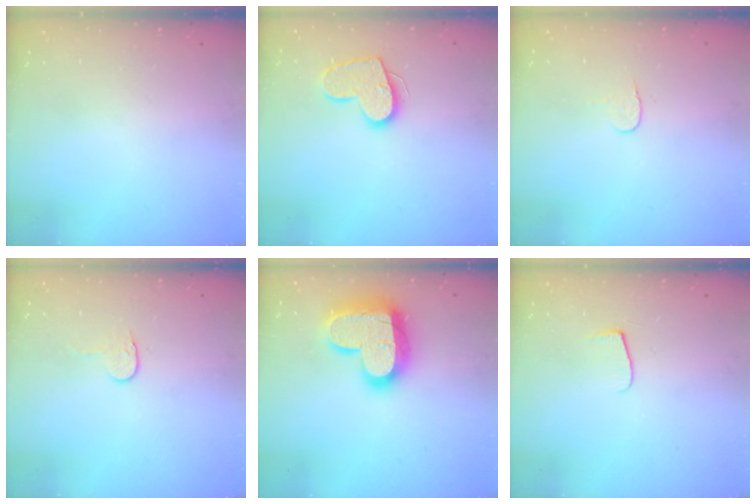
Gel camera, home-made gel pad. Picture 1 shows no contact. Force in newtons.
{"total": 12.4, "press": 12.4, "slide": 0.7}
{"total": 3.9, "press": 3.9, "slide": 0.2}
{"total": 4.1, "press": 4.1, "slide": 0.4}
{"total": 23.7, "press": 23.7, "slide": 1.6}
{"total": 4.3, "press": 4.2, "slide": 0.5}